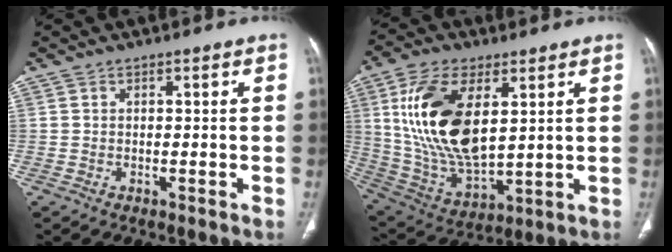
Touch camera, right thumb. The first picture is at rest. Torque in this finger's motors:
{"motor_torque": [-1.81, 2.61, 2.14, 0.64, 0.79]}